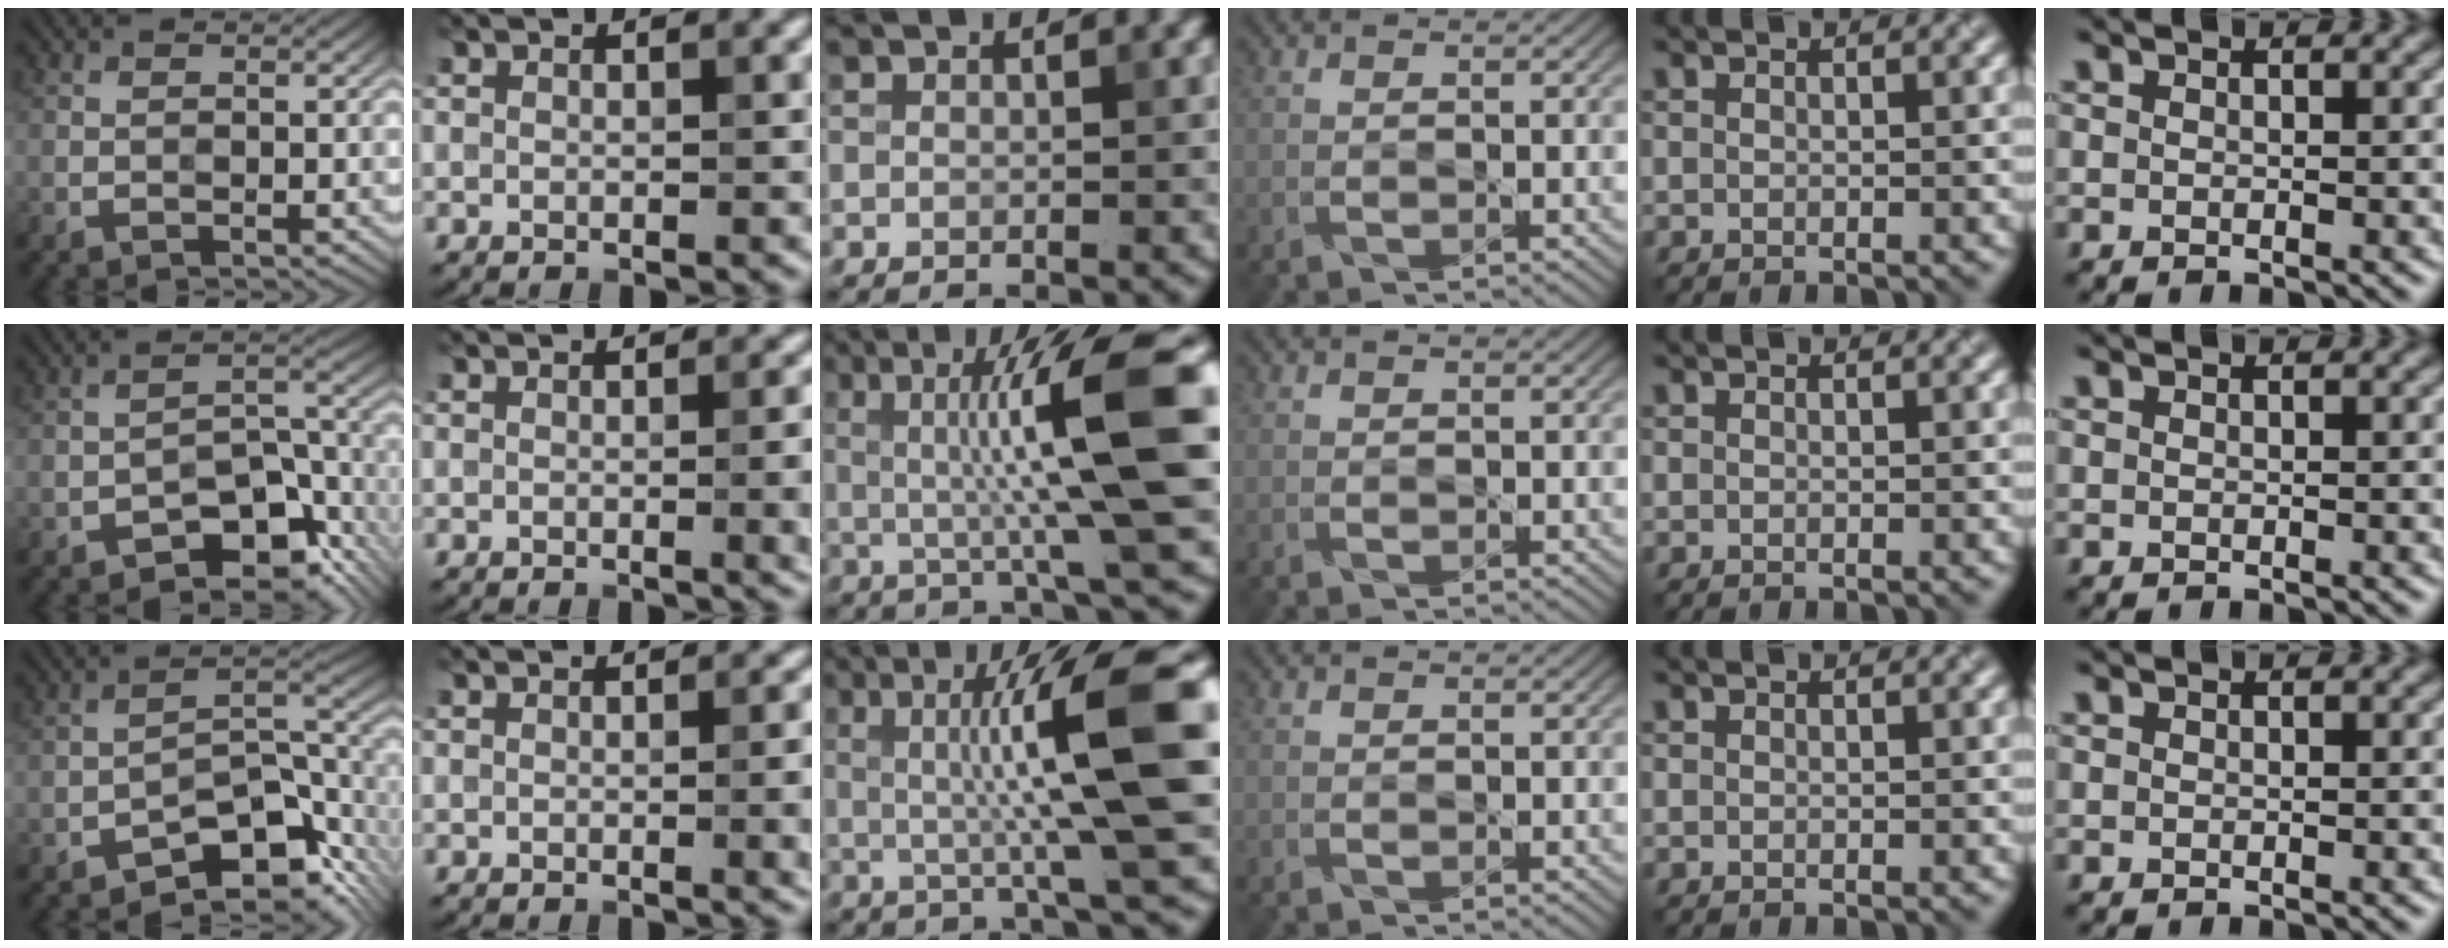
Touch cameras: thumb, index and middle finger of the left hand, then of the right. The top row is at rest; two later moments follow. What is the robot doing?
{"motion": "shake", "object": "plastic piggy bank"}